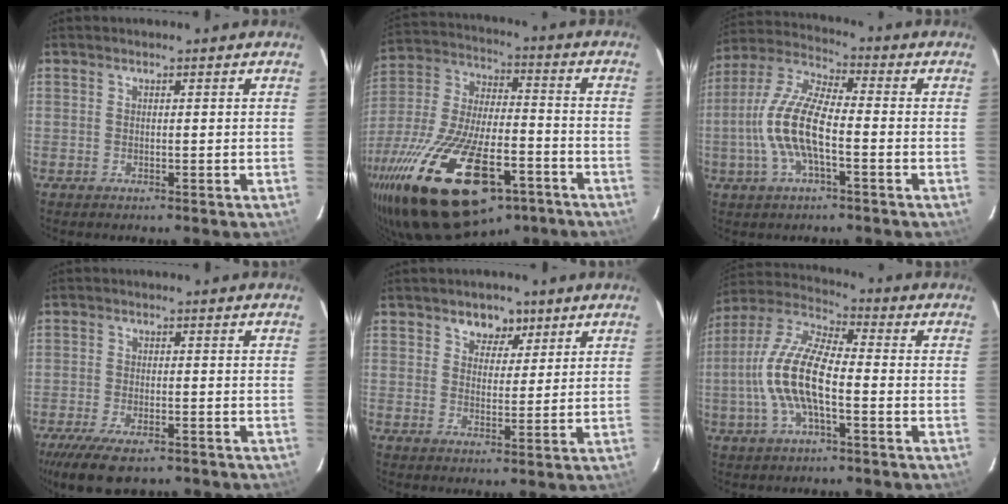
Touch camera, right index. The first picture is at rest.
{"total": 32.5, "force": [-18.5, 14.4, 22.6], "torque": [-0.460, -0.047, -0.291]}
{"total": 12.9, "force": [-3.2, 4.2, 11.8], "torque": [-0.249, 0.001, -0.065]}
{"total": 11.1, "force": [-8.1, 4.1, 6.5], "torque": [-0.155, -0.032, -0.137]}
{"total": 5.0, "force": [2.9, 3.6, 1.6], "torque": [-0.014, -0.001, 0.044]}
{"total": 13.9, "force": [-3.1, 4.8, 12.7], "torque": [-0.264, 0.002, -0.065]}